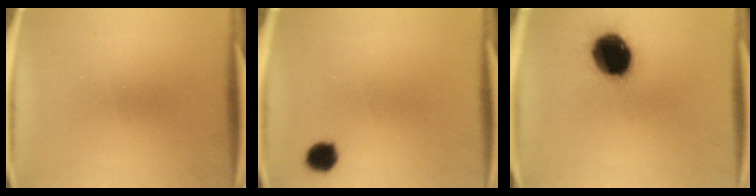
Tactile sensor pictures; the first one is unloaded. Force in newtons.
{"total": 4.1}
{"total": 16.8}